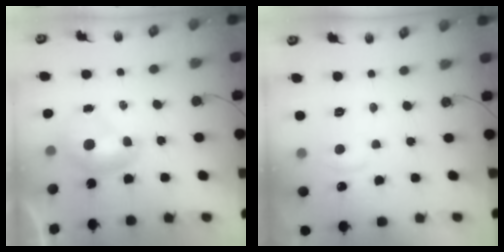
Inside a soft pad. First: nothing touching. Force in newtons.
{"total": 0.8, "press": 0.3, "slide": 0.7}